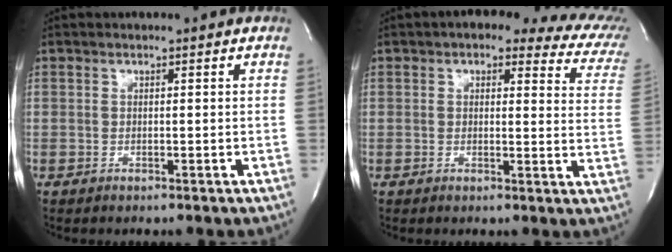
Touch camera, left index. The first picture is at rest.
{"total": 14.4, "force": [9.8, 5.2, 9.2], "torque": [-0.095, 0.019, 0.085]}